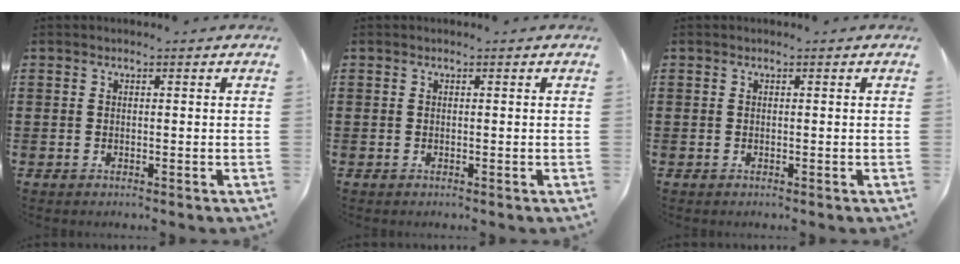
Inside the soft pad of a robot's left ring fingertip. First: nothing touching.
{"total": 0.0}
{"total": 0.0}